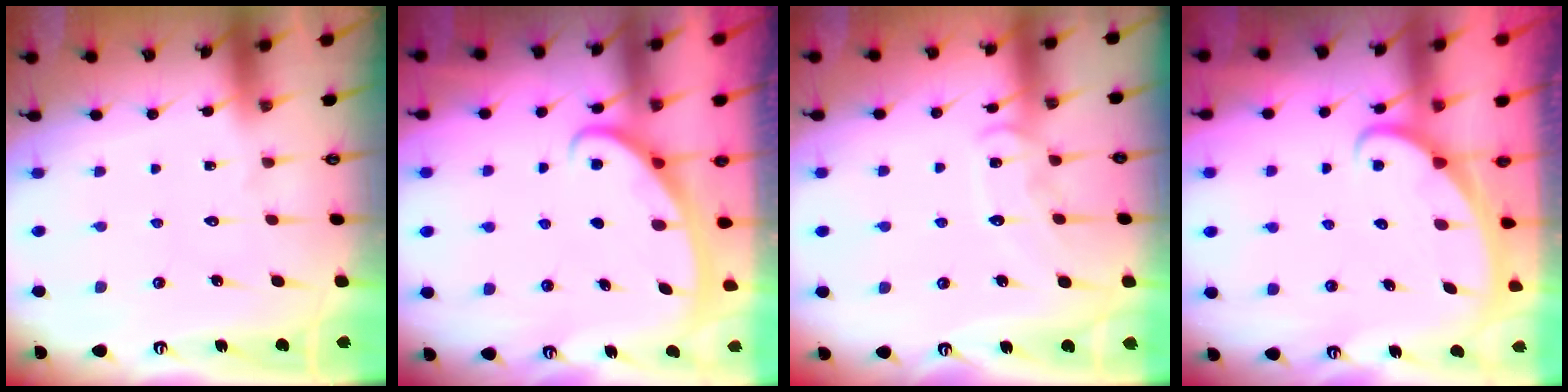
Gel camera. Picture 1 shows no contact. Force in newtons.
{"total": 3.0, "press": 2.9, "slide": 0.4}
{"total": 10.0, "press": 10.0, "slide": 0.7}
{"total": 2.2, "press": 2.2, "slide": 0.1}